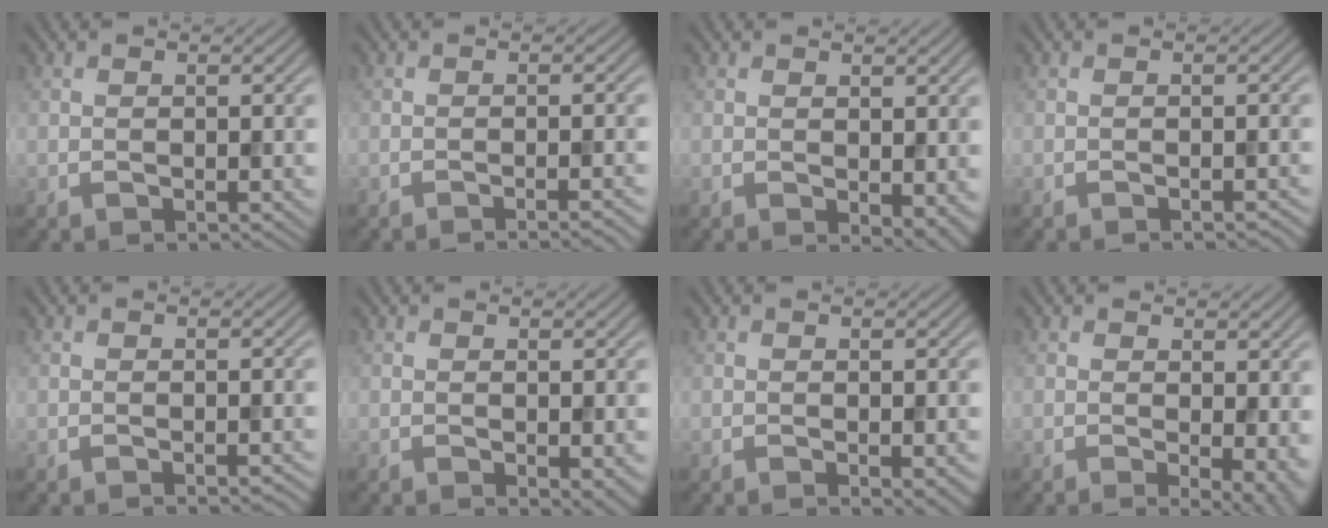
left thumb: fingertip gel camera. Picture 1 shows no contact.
{"total": 2.4, "force": [-1.5, 0.4, 1.9], "torque": [-0.015, 0.004, -0.032]}
{"total": 3.5, "force": [-0.5, 1.9, 2.9], "torque": [-0.041, -0.011, -0.003]}
{"total": 1.0, "force": [-0.7, 0.2, 0.7], "torque": [-0.001, 0.002, -0.016]}
{"total": 0.8, "force": [-0.6, 0.1, 0.6], "torque": [-0.004, 0.001, -0.012]}
{"total": 1.8, "force": [-0.3, 0.6, 1.7], "torque": [-0.023, -0.009, -0.003]}
{"total": 1.5, "force": [-0.4, 0.2, 1.4], "torque": [-0.021, -0.007, -0.006]}
{"total": 4.5, "force": [-0.4, 1.2, 4.3], "torque": [-0.062, -0.008, -0.003]}